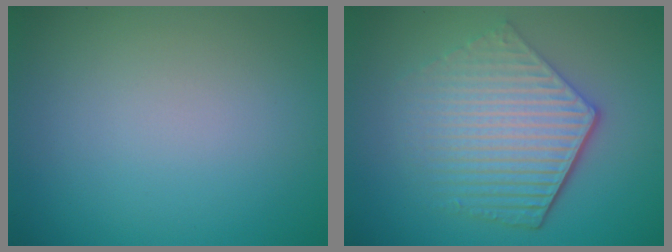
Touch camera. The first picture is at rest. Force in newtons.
{"total": 6.1, "press": 4.4, "slide": 4.2}